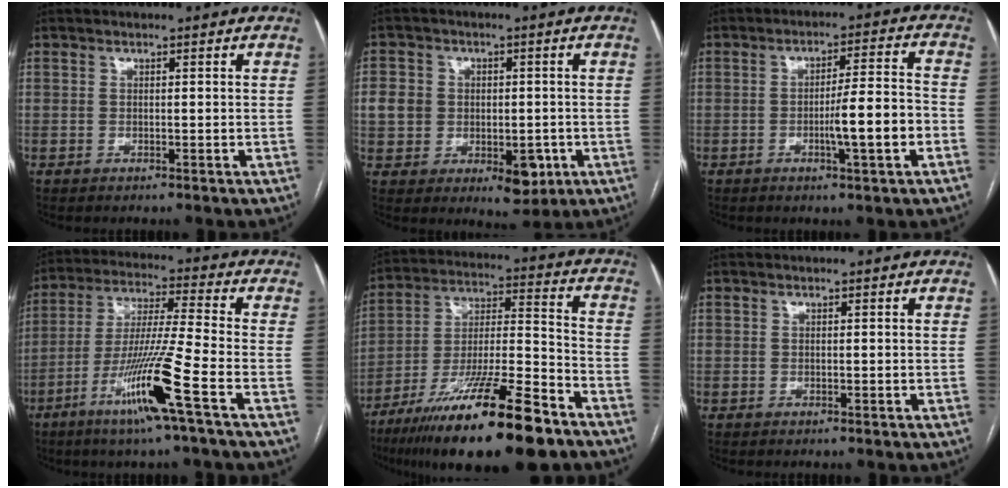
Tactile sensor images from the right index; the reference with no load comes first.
{"total": 10.1, "force": [-1.7, 7.9, 6.0], "torque": [-0.078, 0.012, -0.011]}
{"total": 8.4, "force": [-2.6, 0.3, 7.9], "torque": [-0.122, 0.006, -0.042]}
{"total": 13.6, "force": [-6.4, -1.6, 11.9], "torque": [-0.235, -0.023, -0.123]}
{"total": 22.9, "force": [-15.2, 2.8, 17.0], "torque": [-0.274, -0.031, -0.260]}
{"total": 0.0}